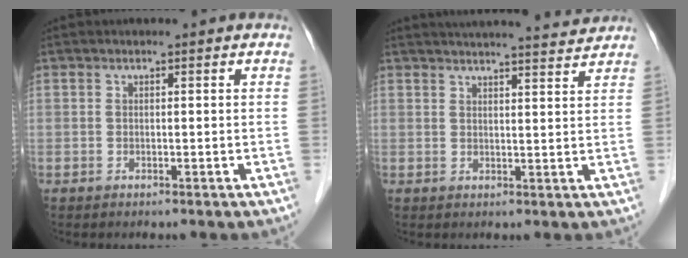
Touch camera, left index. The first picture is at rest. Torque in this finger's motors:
{"motor_torque": [0.36, -0.57, 0.08, -0.01]}